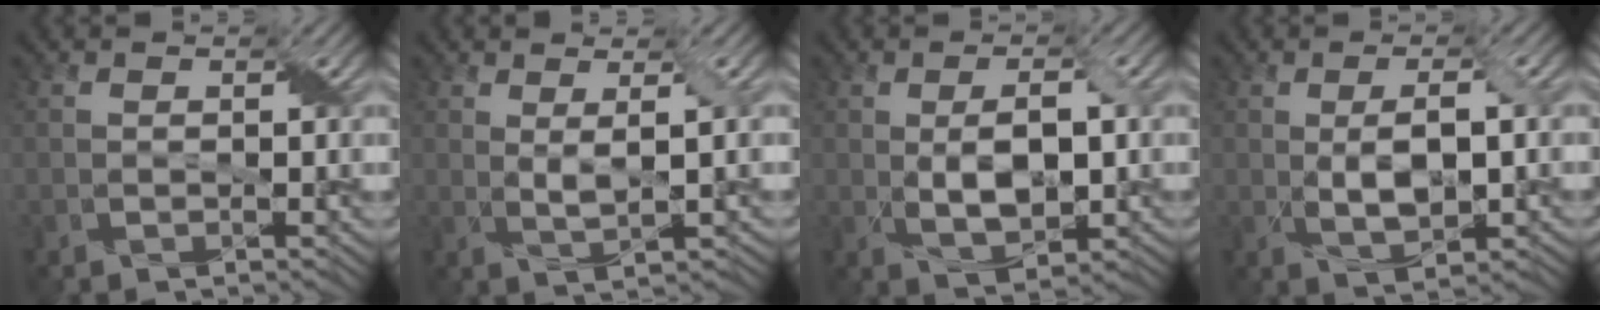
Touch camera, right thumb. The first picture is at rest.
{"total": 2.8, "force": [1.0, 0.3, 2.6], "torque": [-0.060, 0.001, 0.022]}
{"total": 5.8, "force": [0.0, 2.8, 5.1], "torque": [-0.094, -0.004, 0.004]}
{"total": 5.0, "force": [0.0, 2.0, 4.6], "torque": [-0.089, -0.002, 0.003]}